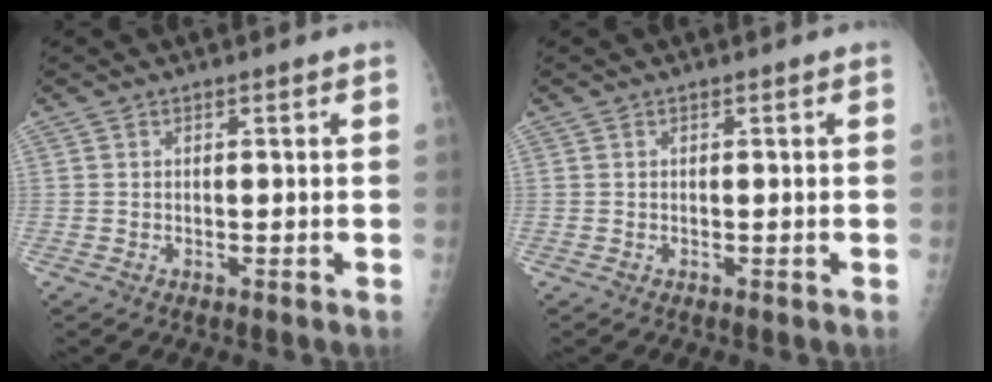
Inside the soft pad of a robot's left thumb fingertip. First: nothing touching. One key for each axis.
{"total": 0.0}